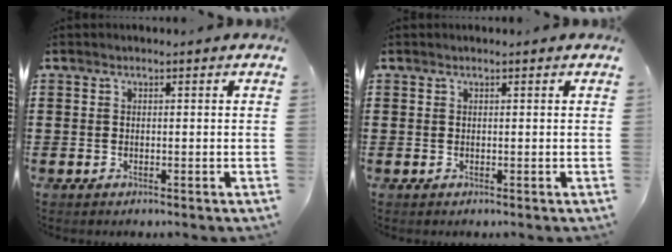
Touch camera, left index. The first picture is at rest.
{"total": 0.0}